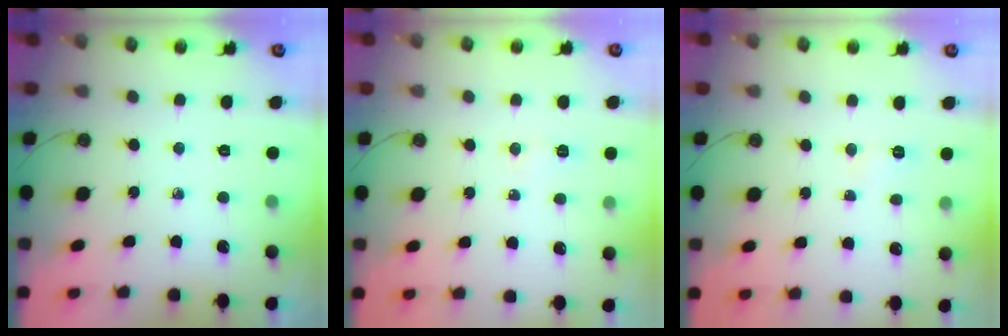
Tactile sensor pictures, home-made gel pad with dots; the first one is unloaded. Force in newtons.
{"total": 4.9, "press": 4.8, "slide": 1.0}
{"total": 4.4, "press": 4.3, "slide": 0.6}